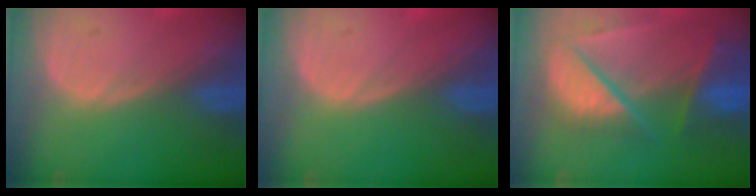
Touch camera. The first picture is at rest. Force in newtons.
{"total": 0.0}
{"total": 10.1, "press": 8.6, "slide": 5.3}